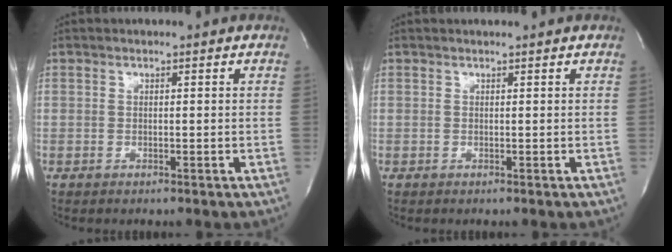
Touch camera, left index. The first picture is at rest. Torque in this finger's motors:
{"motor_torque": [0.64, 0.24, 0.02, 0.00]}